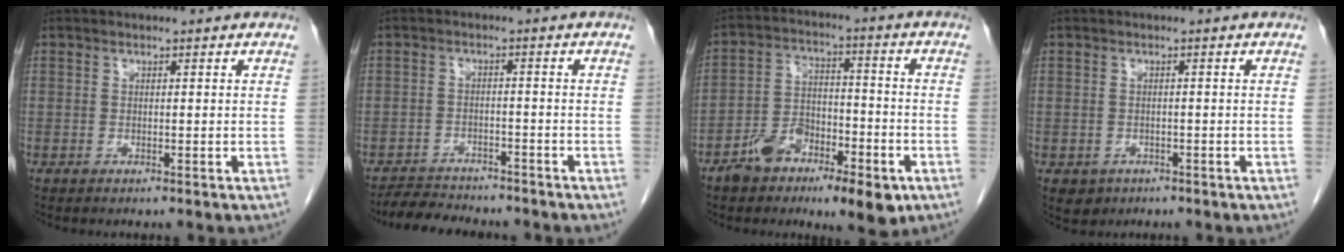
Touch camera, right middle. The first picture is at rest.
{"total": 6.4, "force": [-6.0, 1.9, 1.2], "torque": [-0.020, -0.009, -0.095]}
{"total": 11.5, "force": [-6.4, 5.2, 8.0], "torque": [-0.139, 0.018, -0.101]}
{"total": 2.4, "force": [-1.2, 2.0, 0.5], "torque": [-0.008, 0.004, -0.011]}